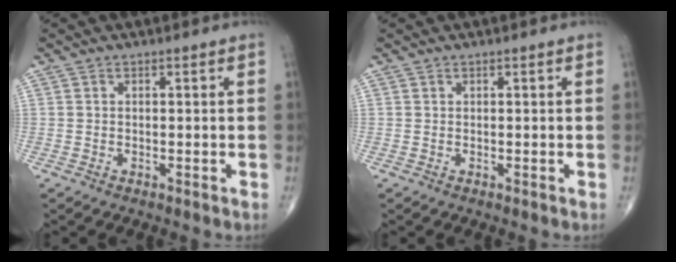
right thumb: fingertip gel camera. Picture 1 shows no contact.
{"total": 0.0}